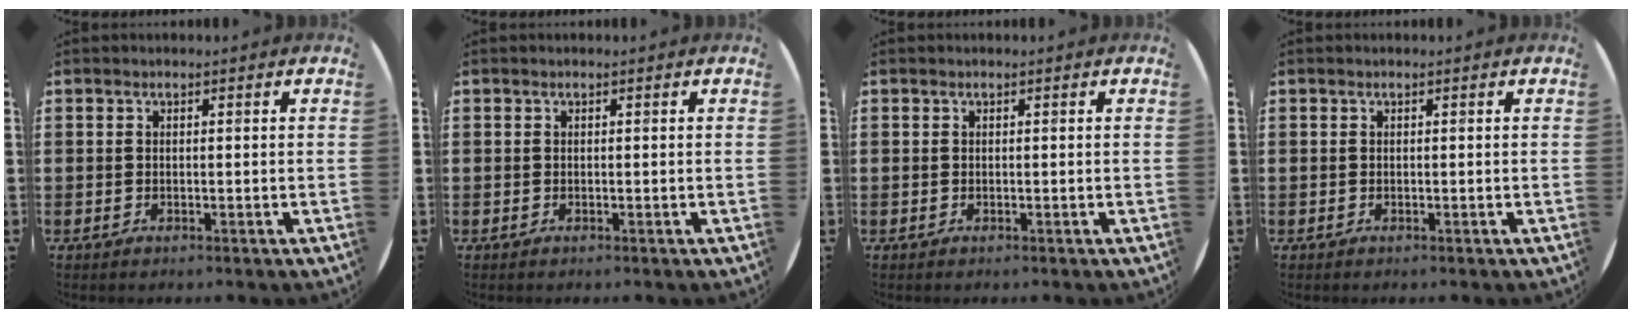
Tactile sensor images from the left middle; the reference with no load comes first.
{"total": 0.0}
{"total": 0.0}
{"total": 0.0}